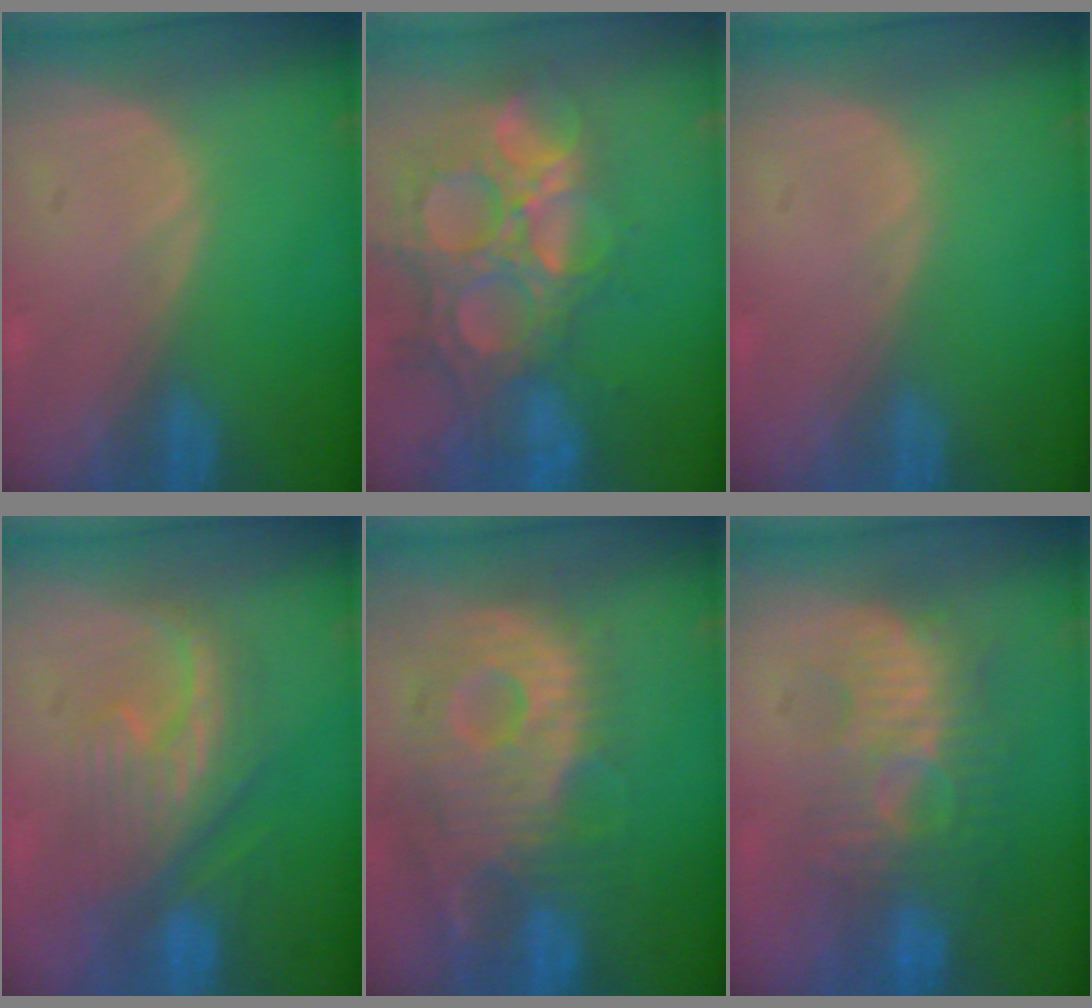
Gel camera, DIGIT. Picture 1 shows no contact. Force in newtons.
{"total": 14.8, "press": 12.1, "slide": 8.4}
{"total": 0.0}
{"total": 8.0, "press": 7.9, "slide": 1.1}
{"total": 11.8, "press": 10.6, "slide": 5.2}
{"total": 9.4, "press": 8.9, "slide": 2.9}